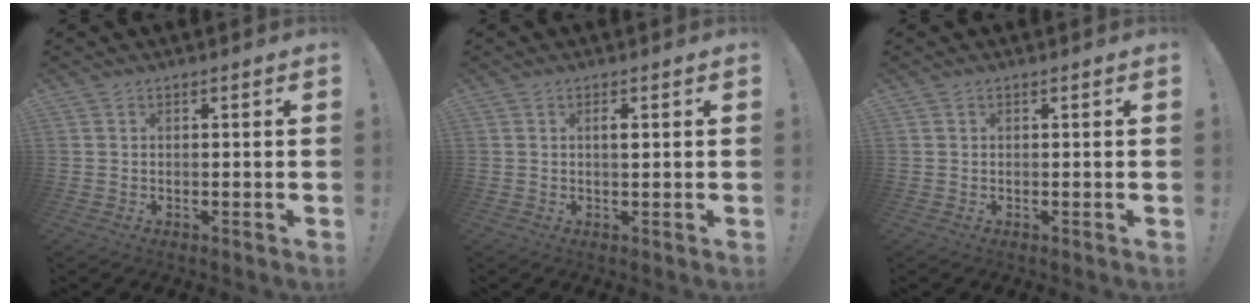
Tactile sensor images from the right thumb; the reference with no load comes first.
{"total": 1.6, "force": [0.2, 0.4, 1.5], "torque": [-0.022, -0.001, 0.000]}
{"total": 0.0}